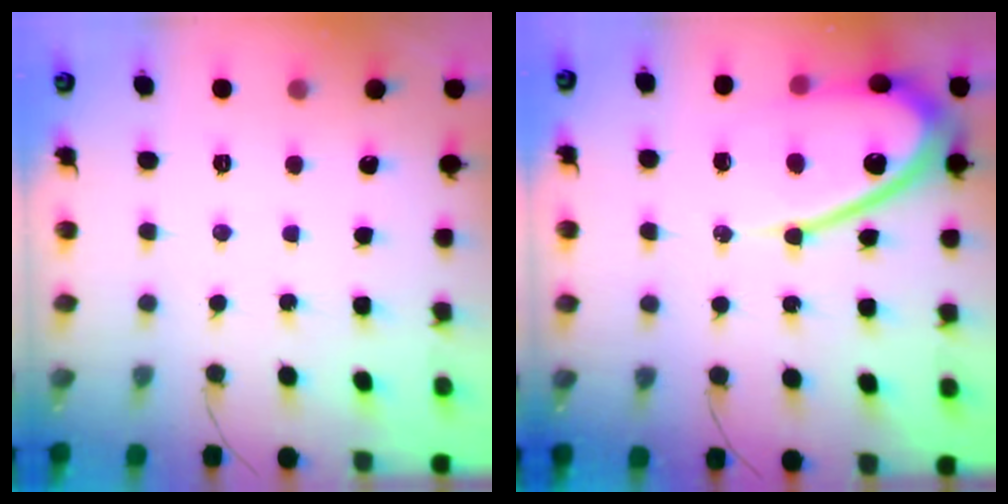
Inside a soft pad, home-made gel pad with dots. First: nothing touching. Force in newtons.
{"total": 13.8, "press": 13.8, "slide": 1.3}